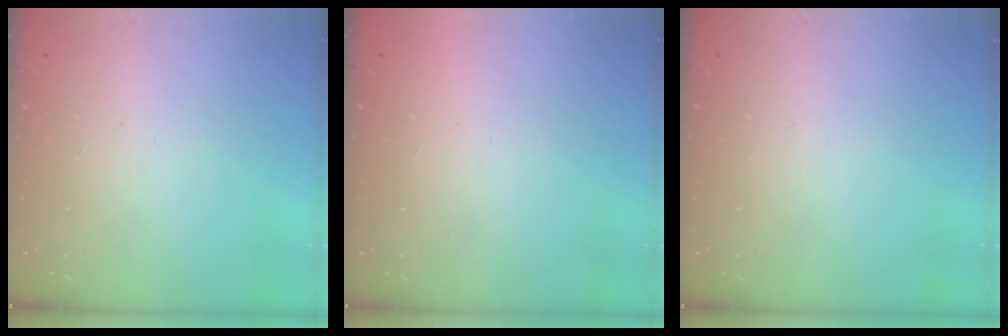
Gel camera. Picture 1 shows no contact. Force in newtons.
{"total": 1.7, "press": 1.7, "slide": 0.1}
{"total": 0.0}